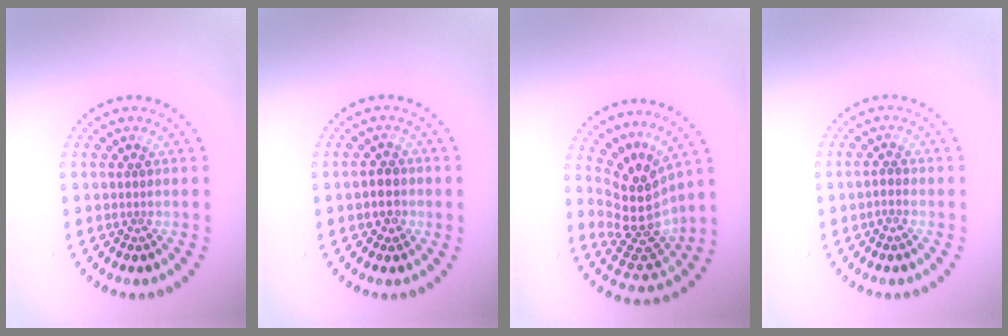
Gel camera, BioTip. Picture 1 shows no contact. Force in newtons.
{"total": 1.6, "press": 1.5, "slide": 0.4}
{"total": 4.9, "press": 3.6, "slide": 3.2}
{"total": 0.6, "press": 0.5, "slide": 0.2}